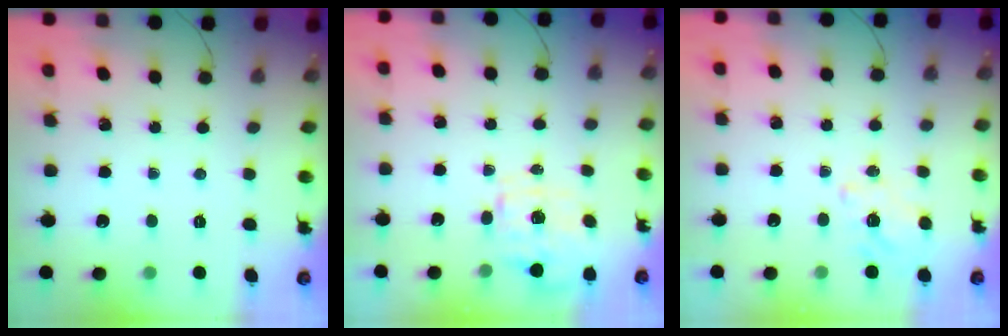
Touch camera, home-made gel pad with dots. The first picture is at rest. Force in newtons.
{"total": 1.6, "press": 1.5, "slide": 0.5}
{"total": 1.2, "press": 0.2, "slide": 1.2}